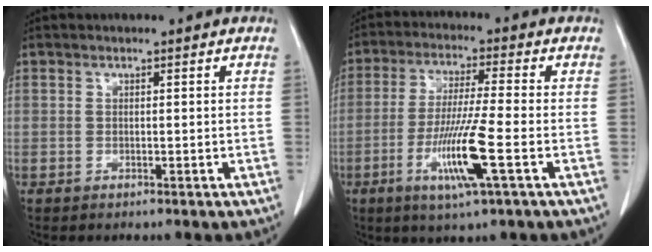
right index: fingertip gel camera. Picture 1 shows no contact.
{"total": 10.3, "force": [-3.5, -0.5, 9.6], "torque": [-0.192, -0.018, -0.068]}